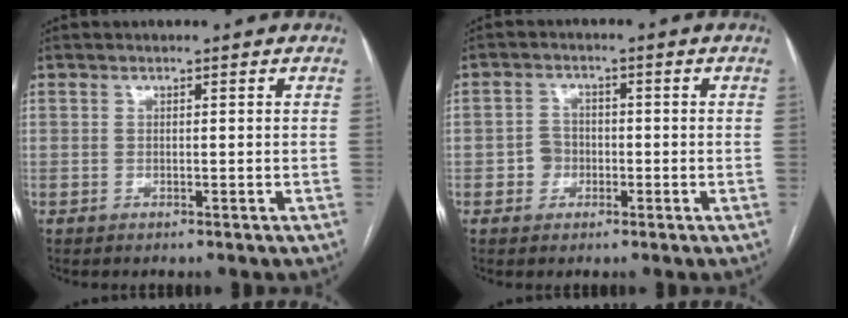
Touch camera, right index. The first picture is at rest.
{"total": 3.2, "force": [-1.0, 2.8, 1.0], "torque": [-0.013, 0.012, -0.017]}